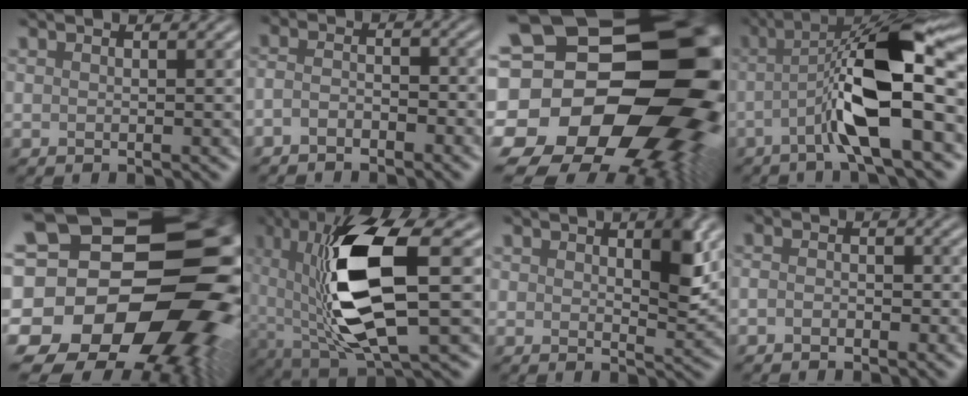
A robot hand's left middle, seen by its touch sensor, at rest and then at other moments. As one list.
[{"total": 2.7, "force": [-2.7, -0.5, -0.5], "torque": [-0.023, -0.013, -0.023]}, {"total": 22.0, "force": [-3.3, 17.8, 12.6], "torque": [-0.257, -0.045, -0.048]}, {"total": 9.1, "force": [-2.5, 1.0, 8.7], "torque": [-0.166, 0.009, -0.021]}, {"total": 19.3, "force": [-4.4, 14.3, 12.2], "torque": [-0.253, -0.033, -0.031]}, {"total": 9.8, "force": [0.1, 3.1, 9.3], "torque": [-0.215, -0.024, 0.046]}, {"total": 1.5, "force": [0.3, -0.4, 1.4], "torque": [-0.039, -0.015, 0.037]}, {"total": 2.2, "force": [-2.0, -0.7, -0.8], "torque": [-0.016, -0.012, -0.006]}]